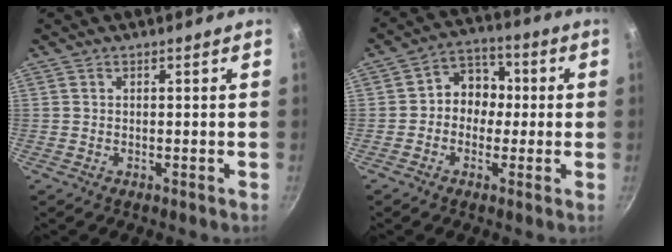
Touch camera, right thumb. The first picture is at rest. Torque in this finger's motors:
{"motor_torque": [-0.03, 0.19, 0.19, -0.03, 0.05]}